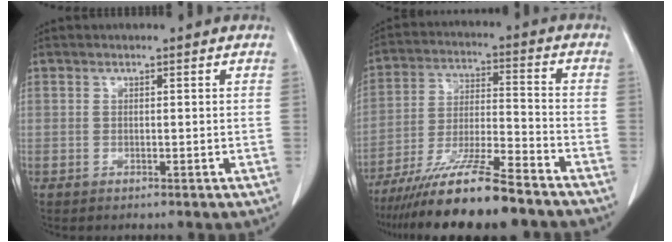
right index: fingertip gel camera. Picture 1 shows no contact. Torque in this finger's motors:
{"motor_torque": [1.08, -1.06, 0.59, 0.21]}